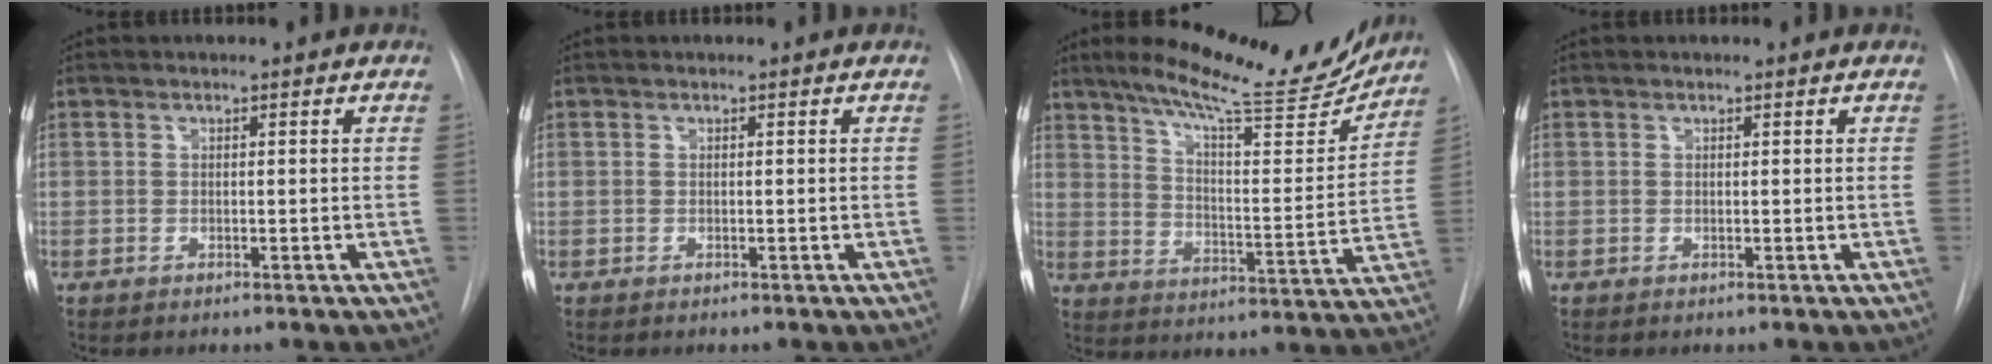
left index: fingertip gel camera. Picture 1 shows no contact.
{"total": 0.0}
{"total": 19.0, "force": [16.7, 2.4, 8.7], "torque": [-0.131, -0.029, 0.236]}
{"total": 0.0}